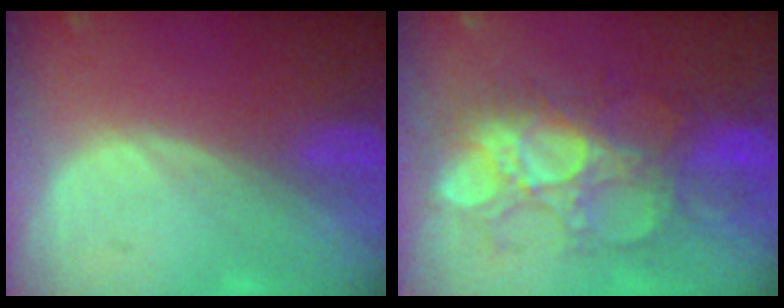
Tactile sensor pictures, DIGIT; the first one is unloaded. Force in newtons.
{"total": 9.6, "press": 9.6, "slide": 0.1}